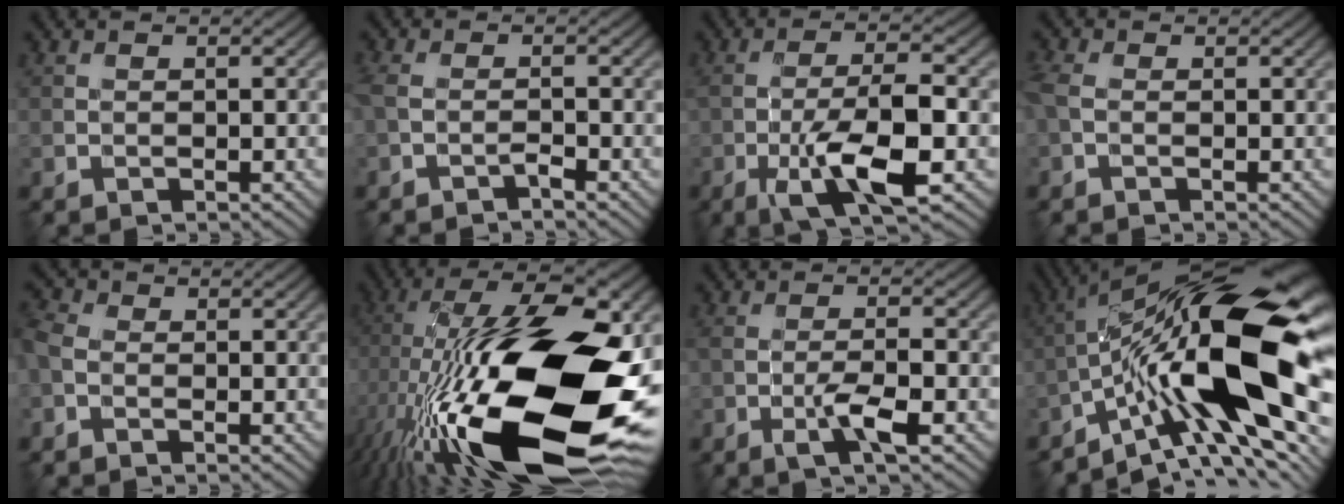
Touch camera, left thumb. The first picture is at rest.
{"total": 2.4, "force": [-1.6, 0.6, 1.6], "torque": [-0.042, 0.001, -0.043]}
{"total": 10.1, "force": [-4.0, 2.8, 8.8], "torque": [-0.155, 0.001, -0.075]}
{"total": 2.9, "force": [-0.6, 1.5, 2.5], "torque": [-0.063, -0.001, -0.021]}
{"total": 3.8, "force": [-0.9, 2.6, 2.6], "torque": [-0.061, 0.005, -0.030]}
{"total": 22.6, "force": [-3.8, 9.6, 20.1], "torque": [-0.372, -0.003, -0.074]}
{"total": 4.3, "force": [-2.0, 0.8, 3.7], "torque": [-0.074, 0.005, -0.042]}
{"total": 19.6, "force": [-3.2, 6.4, 18.2], "torque": [-0.314, 0.021, -0.064]}